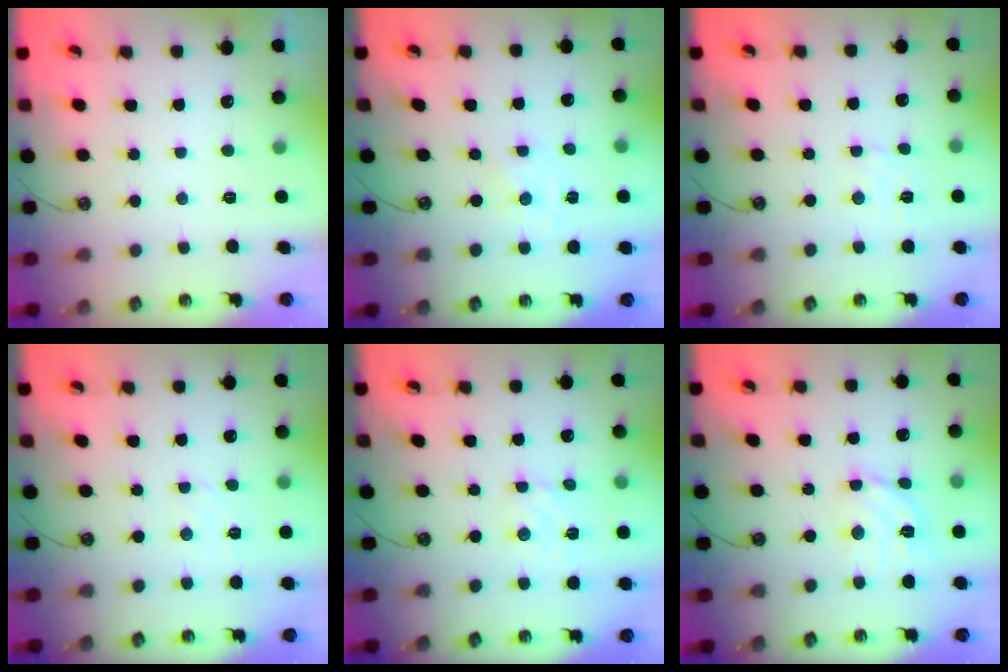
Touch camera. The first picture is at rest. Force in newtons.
{"total": 0.0}
{"total": 3.4, "press": 3.3, "slide": 0.5}
{"total": 2.2, "press": 2.2, "slide": 0.3}
{"total": 2.8, "press": 2.8, "slide": 0.1}
{"total": 11.5, "press": 11.5, "slide": 0.9}